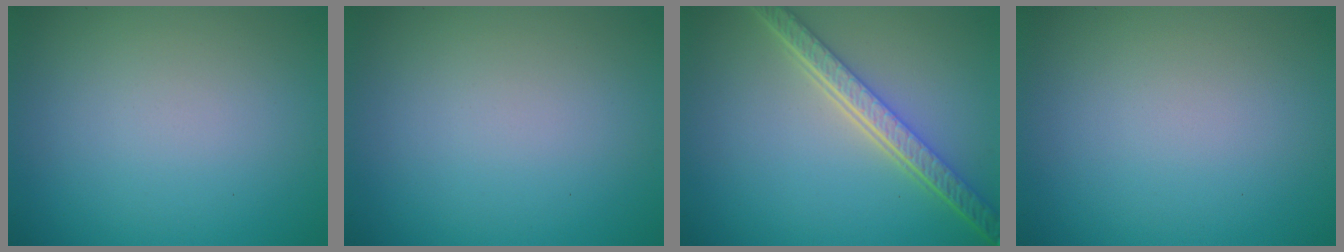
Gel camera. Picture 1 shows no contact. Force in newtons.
{"total": 0.0}
{"total": 5.5, "press": 4.1, "slide": 3.7}
{"total": 0.0}